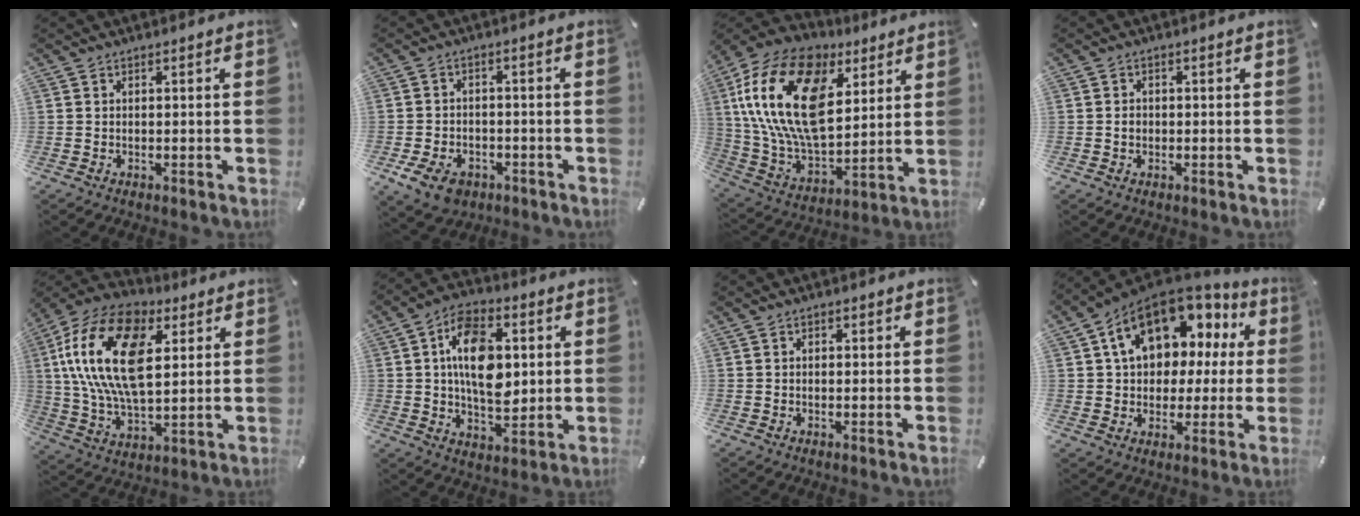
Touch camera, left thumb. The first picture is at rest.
{"total": 7.2, "force": [-3.8, 5.0, 3.6], "torque": [-0.077, 0.017, -0.070]}
{"total": 23.5, "force": [8.4, 14.5, 16.5], "torque": [-0.359, -0.038, 0.146]}
{"total": 1.8, "force": [-0.3, 1.4, 1.1], "torque": [-0.022, 0.004, -0.006]}
{"total": 22.7, "force": [6.2, 13.6, 17.1], "torque": [-0.380, -0.006, 0.100]}
{"total": 15.2, "force": [2.2, 9.8, 11.4], "torque": [-0.196, 0.008, 0.037]}
{"total": 1.0, "force": [0.1, 0.8, 0.7], "torque": [-0.005, 0.002, -0.002]}
{"total": 15.7, "force": [6.8, 10.9, 9.0], "torque": [-0.147, -0.034, 0.125]}